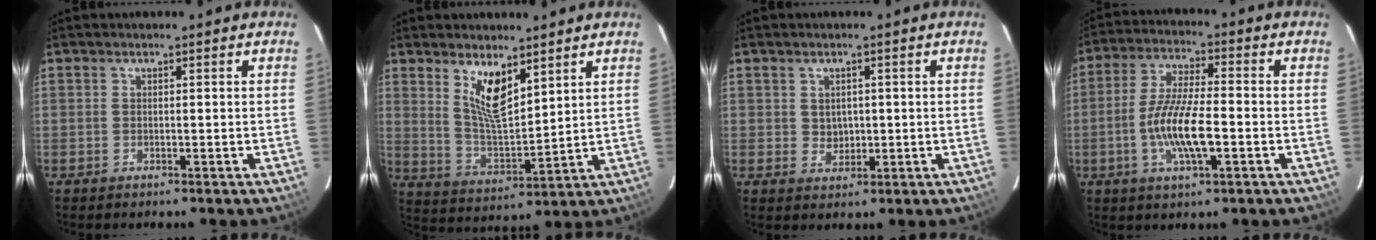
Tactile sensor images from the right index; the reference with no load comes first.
{"total": 8.9, "force": [5.3, 3.0, 6.6], "torque": [-0.119, -0.007, 0.110]}
{"total": 2.8, "force": [0.3, 2.5, 1.2], "torque": [-0.017, 0.004, 0.010]}
{"total": 10.9, "force": [-2.9, 2.6, 10.2], "torque": [-0.203, -0.002, -0.057]}